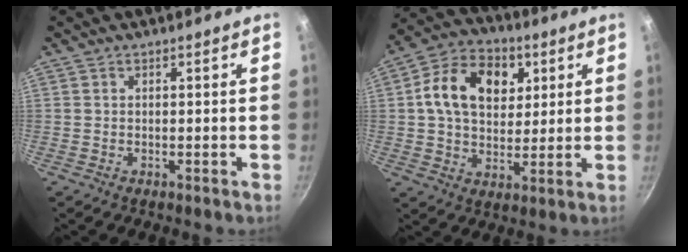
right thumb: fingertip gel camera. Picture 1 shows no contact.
{"total": 15.4, "force": [3.8, 10.9, 10.2], "torque": [-0.147, 0.005, 0.059]}